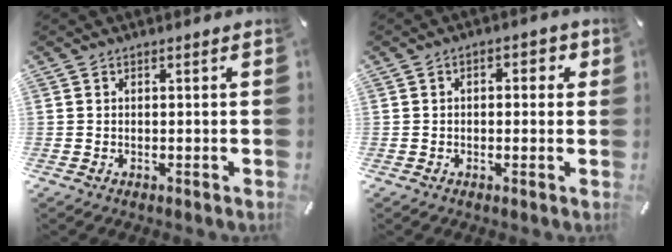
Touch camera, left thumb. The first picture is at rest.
{"total": 3.0, "force": [-0.3, 2.0, 2.3], "torque": [-0.030, 0.006, -0.012]}